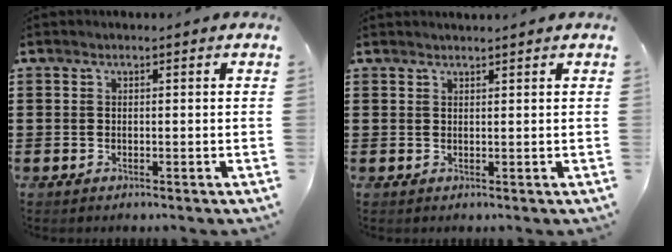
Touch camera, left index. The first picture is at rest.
{"total": 1.0, "force": [1.0, -0.2, 0.2], "torque": [-0.004, -0.003, 0.020]}